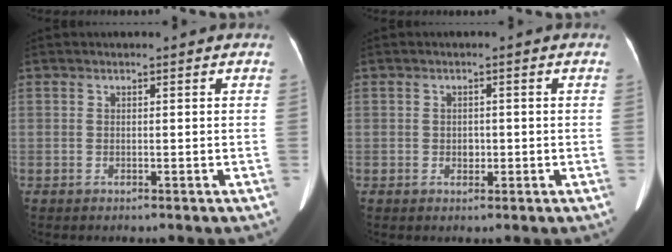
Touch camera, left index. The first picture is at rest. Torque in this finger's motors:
{"motor_torque": [-0.09, -0.04, 0.01, 0.00]}